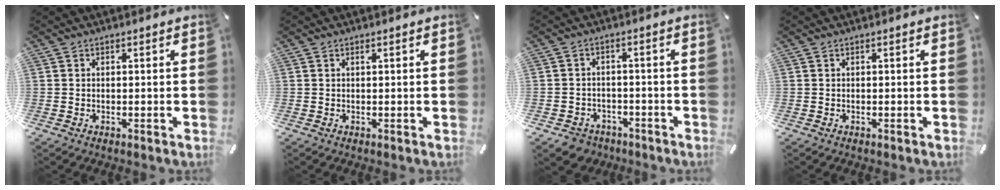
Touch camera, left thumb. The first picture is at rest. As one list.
[{"total": 0.0}, {"total": 4.8, "force": [-3.1, 3.5, 0.9], "torque": [-0.017, 0.018, -0.057]}, {"total": 0.0}]